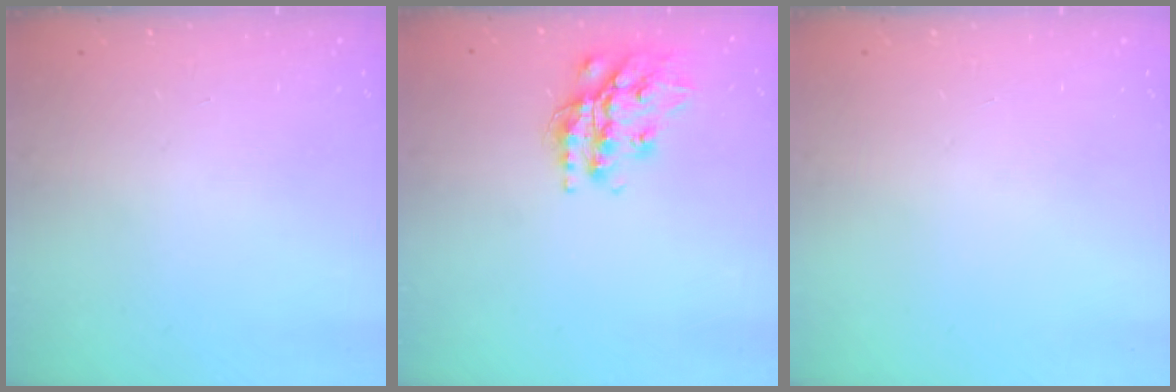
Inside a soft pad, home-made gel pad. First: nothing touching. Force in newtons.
{"total": 16.9, "press": 16.9, "slide": 1.2}
{"total": 0.0}